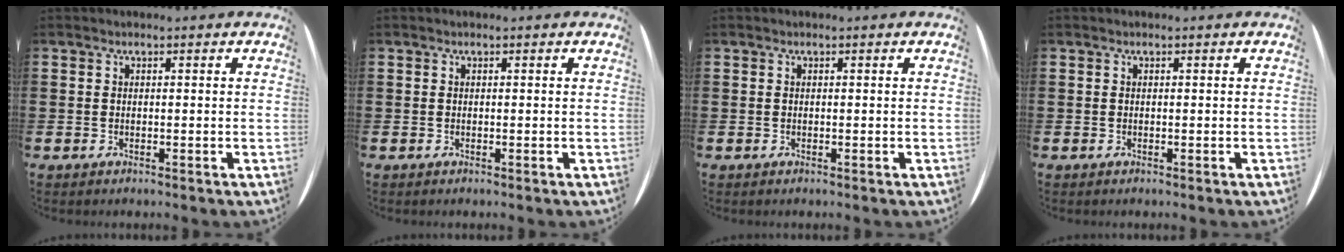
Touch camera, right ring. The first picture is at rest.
{"total": 0.0}
{"total": 0.0}
{"total": 0.0}